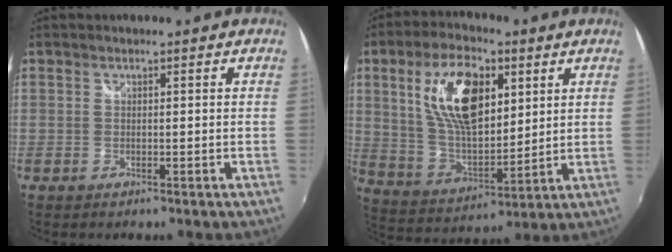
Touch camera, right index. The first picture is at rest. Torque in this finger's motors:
{"motor_torque": [1.62, 0.52, 0.72, 0.21]}